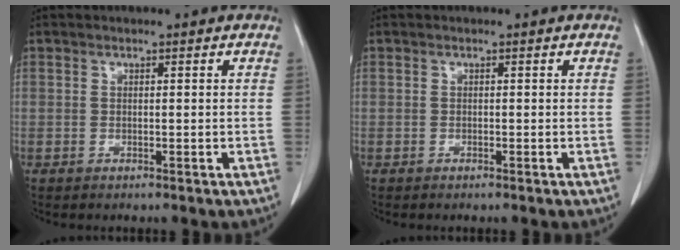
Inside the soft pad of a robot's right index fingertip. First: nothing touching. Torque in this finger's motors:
{"motor_torque": [-0.02, -0.01, 0.00, 0.02]}